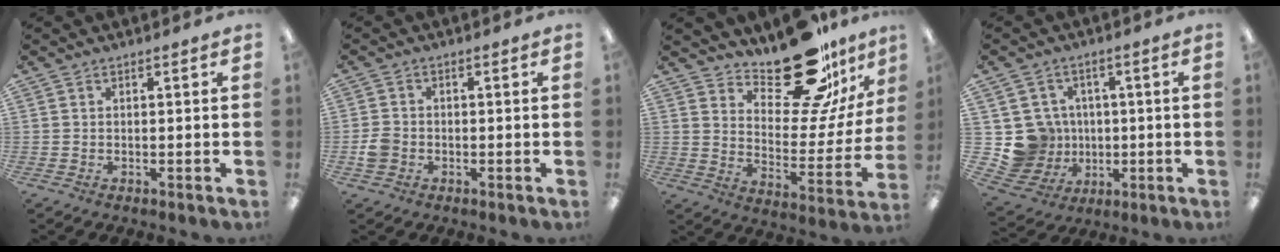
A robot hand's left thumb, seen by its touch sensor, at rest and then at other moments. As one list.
[{"total": 3.3, "force": [-1.1, 2.7, 1.6], "torque": [-0.025, 0.008, -0.021]}, {"total": 21.1, "force": [16.8, 7.9, 10.1], "torque": [-0.140, -0.125, 0.283]}, {"total": 10.4, "force": [-0.2, 10.2, 2.0], "torque": [-0.060, 0.007, 0.013]}]